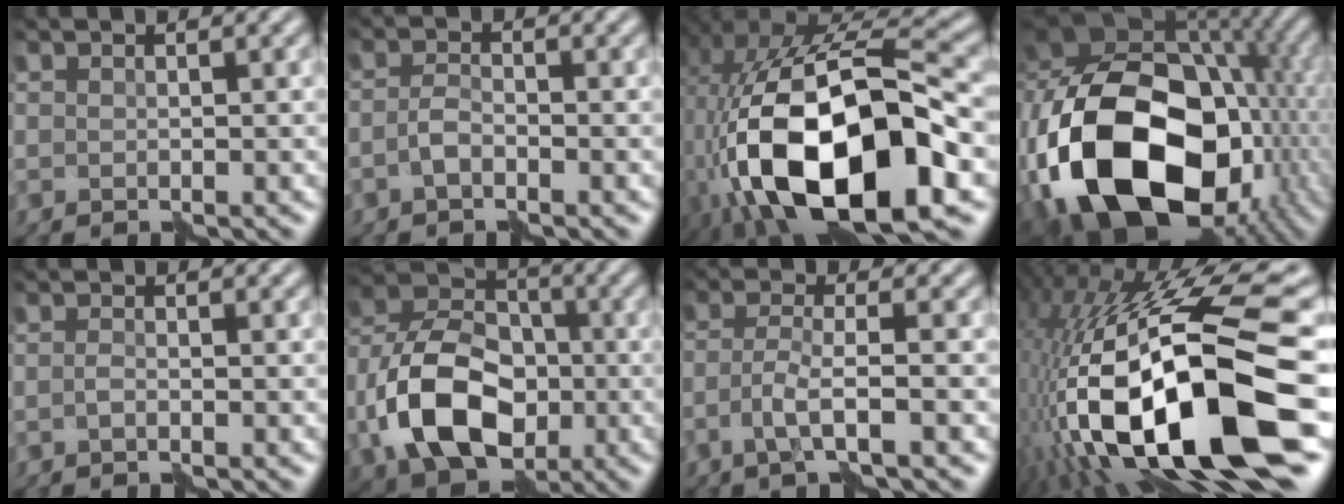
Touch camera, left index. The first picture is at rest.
{"total": 1.6, "force": [-1.0, 0.7, 1.0], "torque": [-0.025, 0.001, -0.025]}
{"total": 17.0, "force": [-5.2, 7.8, 14.2], "torque": [-0.255, -0.005, -0.087]}
{"total": 20.9, "force": [-6.0, 13.8, 14.5], "torque": [-0.313, -0.009, -0.097]}
{"total": 0.8, "force": [-0.5, 0.2, 0.6], "torque": [-0.015, -0.001, -0.012]}
{"total": 11.4, "force": [-3.6, 7.9, 7.5], "torque": [-0.163, 0.002, -0.077]}
{"total": 3.5, "force": [-1.6, 0.6, 3.0], "torque": [-0.060, 0.001, -0.038]}
{"total": 17.8, "force": [-5.4, 6.0, 15.9], "torque": [-0.301, 0.009, -0.094]}